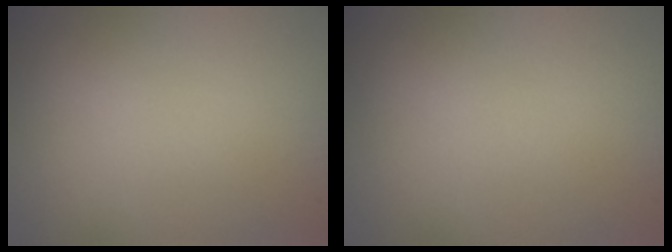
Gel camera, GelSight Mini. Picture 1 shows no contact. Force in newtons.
{"total": 0.0}